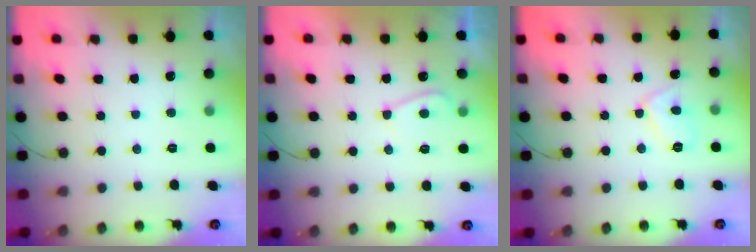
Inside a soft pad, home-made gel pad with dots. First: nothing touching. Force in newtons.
{"total": 5.6, "press": 5.5, "slide": 1.0}
{"total": 6.1, "press": 6.1, "slide": 0.5}